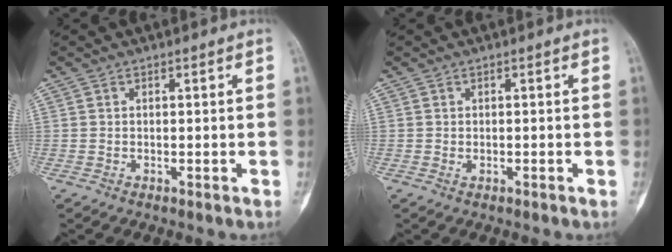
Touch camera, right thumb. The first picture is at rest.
{"total": 0.5, "force": [-0.1, 0.3, 0.5], "torque": [-0.009, -0.001, 0.002]}